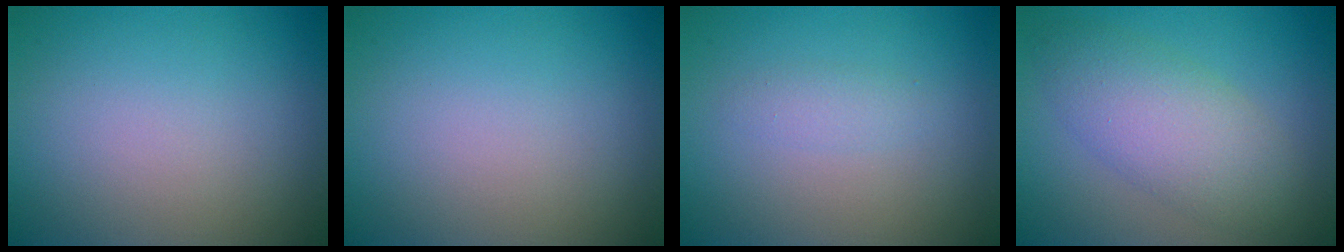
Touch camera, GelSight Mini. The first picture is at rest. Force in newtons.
{"total": 0.0}
{"total": 1.1, "press": 1.1, "slide": 0.1}
{"total": 5.3, "press": 5.3, "slide": 0.1}